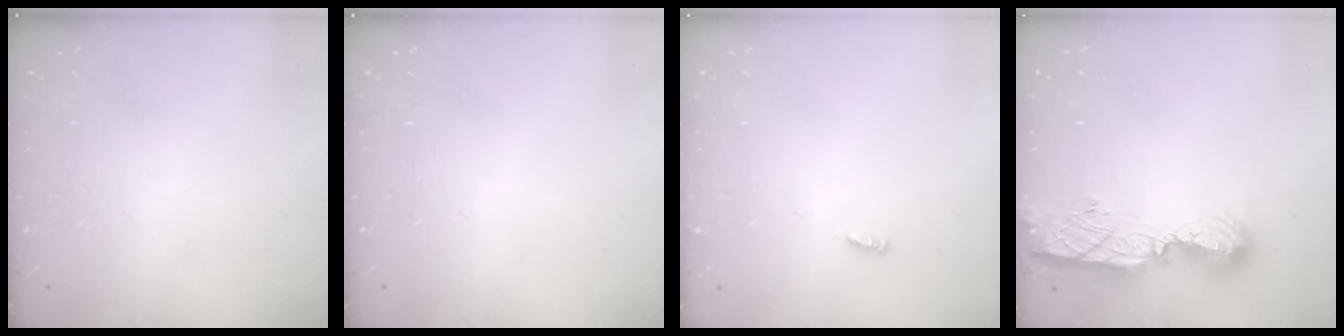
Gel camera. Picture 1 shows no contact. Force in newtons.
{"total": 0.0}
{"total": 3.0, "press": 3.0, "slide": 0.0}
{"total": 10.0, "press": 10.0, "slide": 0.9}